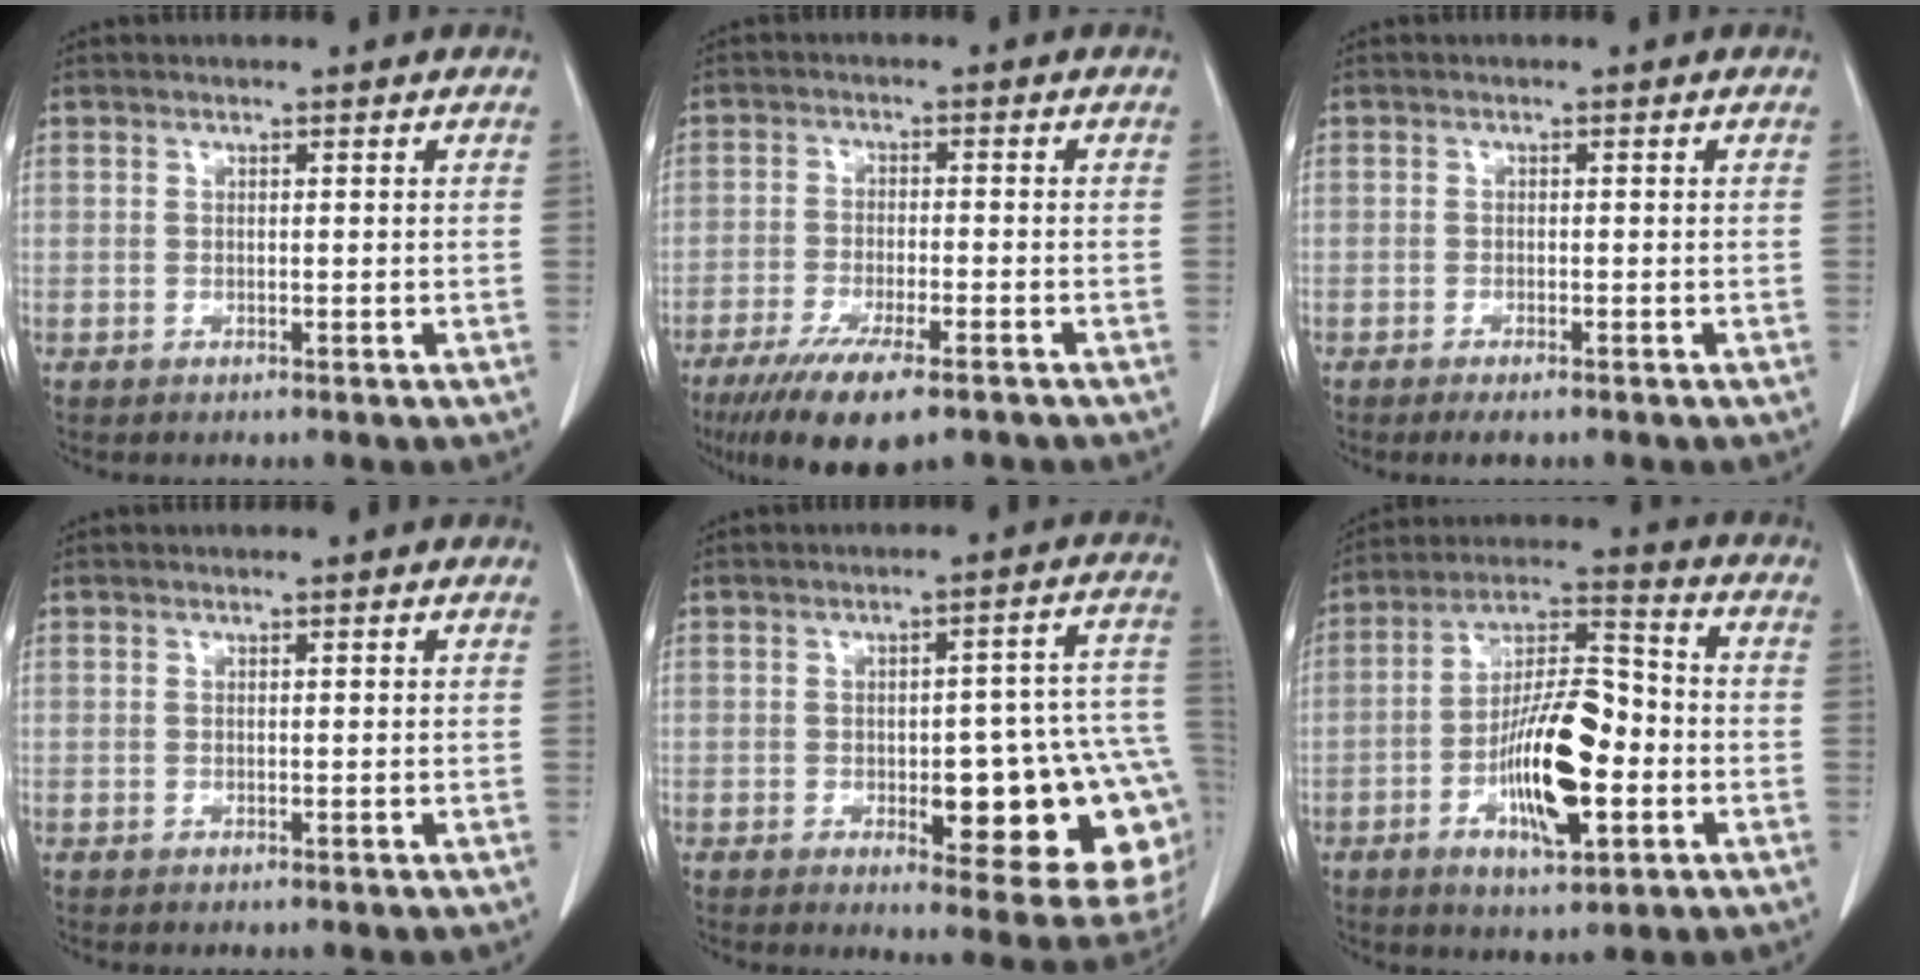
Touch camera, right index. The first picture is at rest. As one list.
[{"total": 11.2, "force": [-7.6, 2.2, 7.9], "torque": [-0.130, -0.025, -0.118]}, {"total": 2.0, "force": [-1.5, 0.4, 1.2], "torque": [-0.019, -0.004, -0.021]}, {"total": 0.0}, {"total": 18.7, "force": [-4.2, 5.6, 17.3], "torque": [-0.125, 0.033, -0.032]}, {"total": 14.8, "force": [-4.1, 4.3, 13.5], "torque": [-0.243, 0.008, -0.068]}]